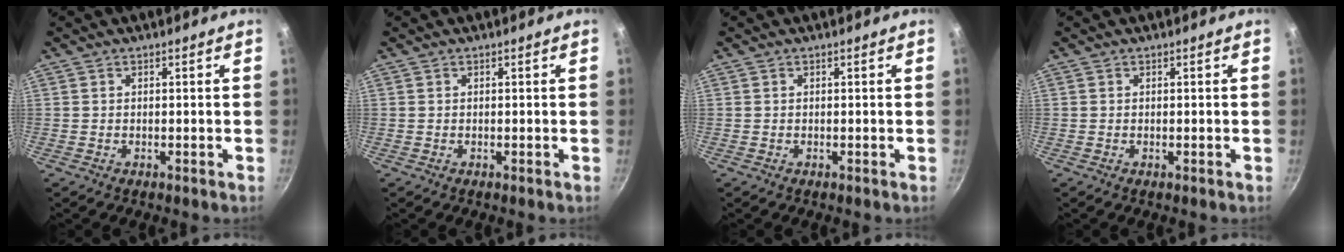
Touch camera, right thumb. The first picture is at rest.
{"total": 0.0}
{"total": 0.0}
{"total": 0.0}